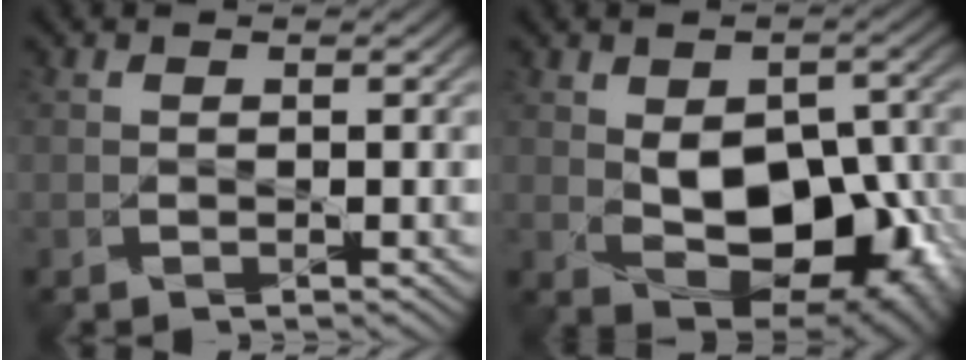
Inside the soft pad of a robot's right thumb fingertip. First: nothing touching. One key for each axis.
{"total": 12.4, "fx": -1.5, "fy": 8.2, "fz": 9.2, "tx": -0.123, "ty": -0.016, "tz": -0.011}